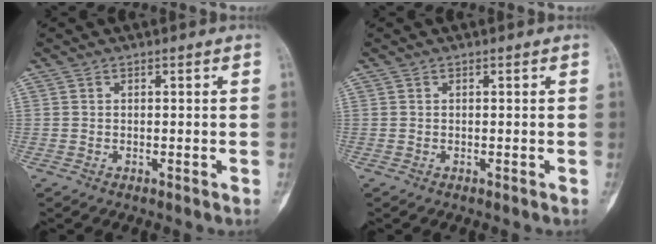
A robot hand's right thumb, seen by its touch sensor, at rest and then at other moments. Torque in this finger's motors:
{"motor_torque": [0.03, 0.03, 0.00, 0.00, 0.00]}